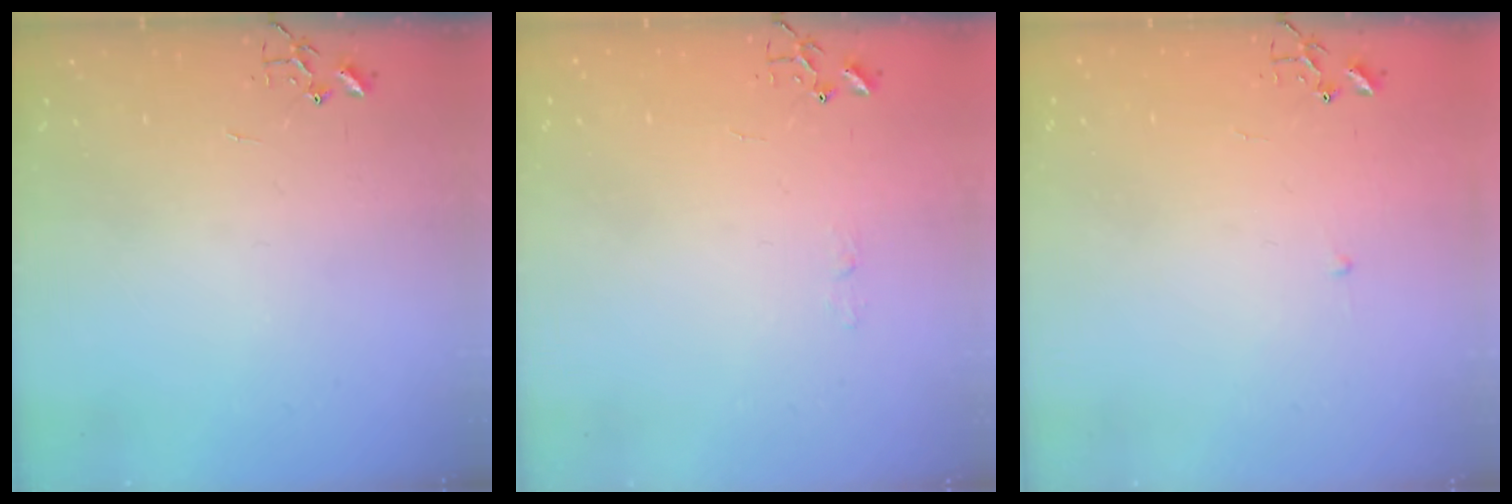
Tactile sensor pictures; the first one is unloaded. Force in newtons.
{"total": 3.6, "press": 3.6, "slide": 0.4}
{"total": 2.3, "press": 2.3, "slide": 0.3}